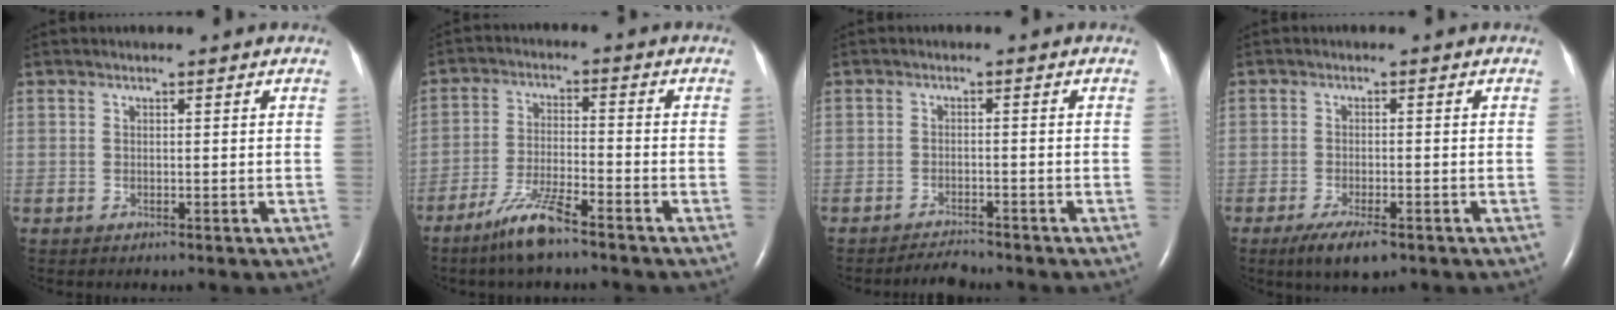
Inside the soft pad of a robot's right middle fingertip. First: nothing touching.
{"total": 7.1, "force": [-5.4, 0.5, 4.7], "torque": [-0.103, -0.015, -0.106]}
{"total": 2.4, "force": [-2.4, 0.1, 0.1], "torque": [-0.010, -0.013, -0.039]}
{"total": 5.3, "force": [-3.4, 1.3, 3.8], "torque": [-0.072, -0.011, -0.052]}